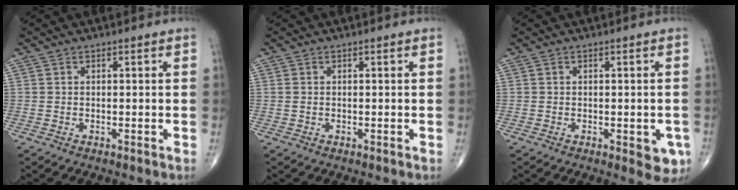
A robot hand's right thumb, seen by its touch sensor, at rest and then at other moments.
{"total": 0.6, "force": [0.0, 0.5, 0.4], "torque": [-0.011, 0.004, 0.003]}
{"total": 4.7, "force": [-1.5, 2.1, 3.9], "torque": [-0.023, -0.004, -0.016]}